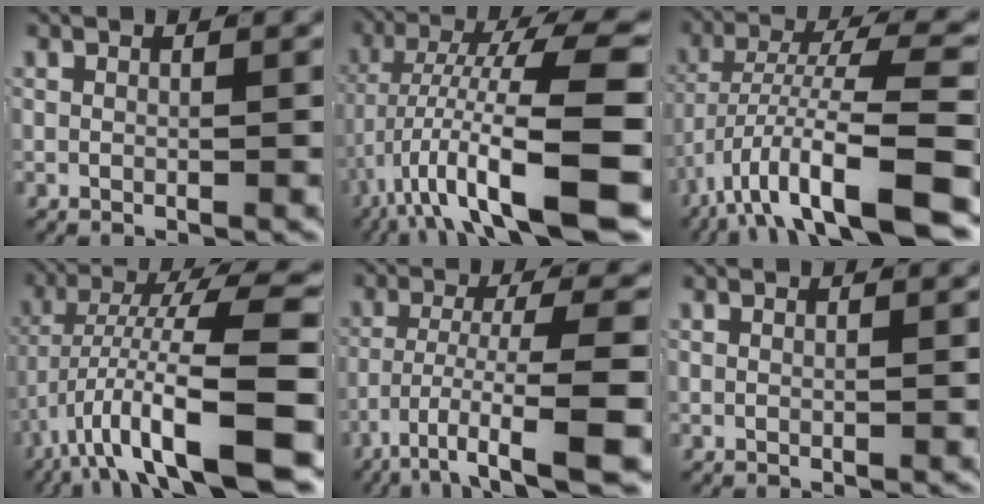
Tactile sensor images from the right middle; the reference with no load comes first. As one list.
[{"total": 13.5, "force": [-6.2, 3.9, 11.4], "torque": [-0.174, -0.021, -0.078]}, {"total": 11.0, "force": [-6.1, 3.4, 8.5], "torque": [-0.138, -0.016, -0.085]}, {"total": 11.7, "force": [-5.8, 3.1, 9.7], "torque": [-0.151, -0.019, -0.073]}, {"total": 10.0, "force": [-6.6, 2.1, 7.2], "torque": [-0.099, -0.023, -0.091]}, {"total": 0.0}]